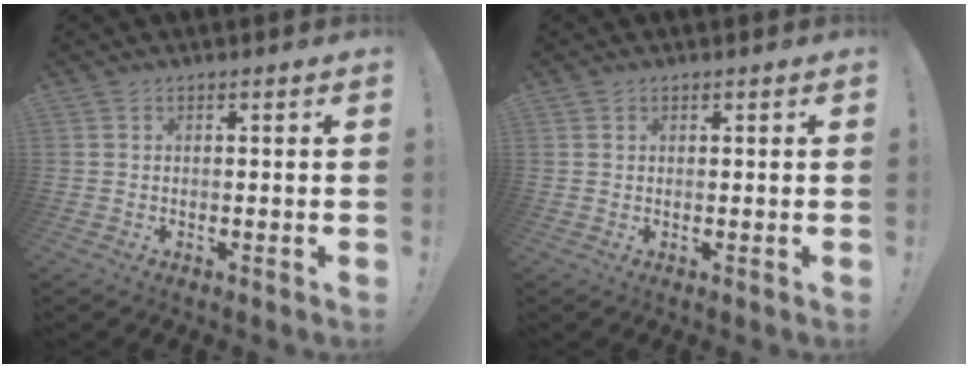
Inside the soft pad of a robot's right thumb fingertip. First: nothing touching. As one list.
[{"total": 0.8, "force": [0.5, 0.5, 0.1], "torque": [0.003, -0.001, 0.010]}]